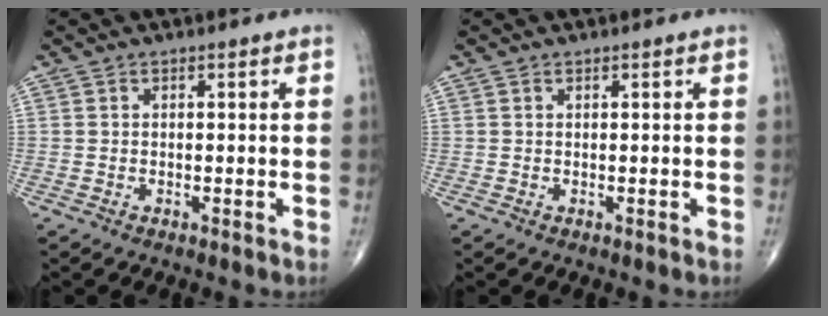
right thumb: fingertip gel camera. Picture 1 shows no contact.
{"total": 0.0}